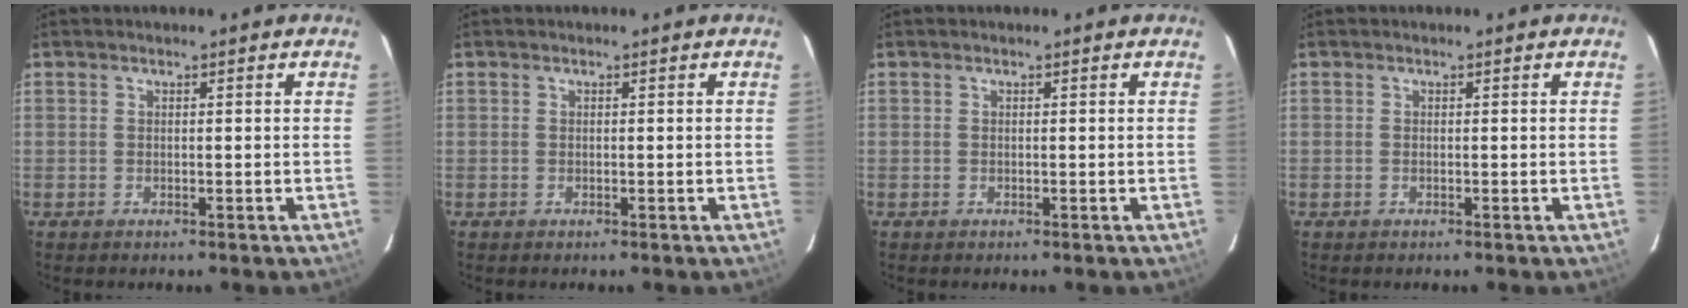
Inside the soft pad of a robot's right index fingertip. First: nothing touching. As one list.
[{"total": 0.0}, {"total": 0.0}, {"total": 0.0}]